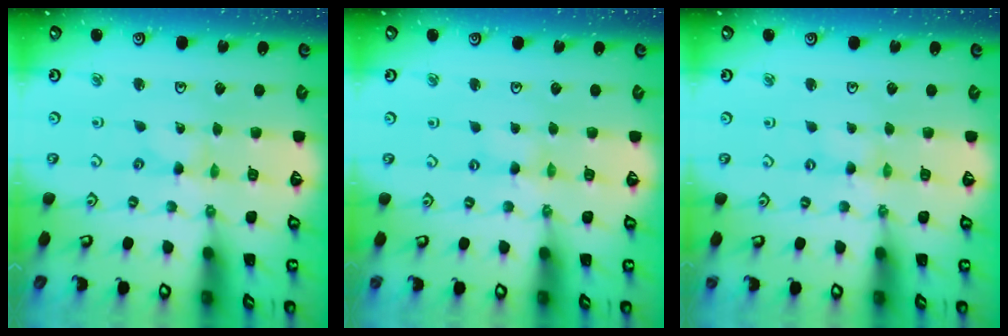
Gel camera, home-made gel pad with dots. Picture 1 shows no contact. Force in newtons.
{"total": 0.5, "press": 0.5, "slide": 0.1}
{"total": 0.0}